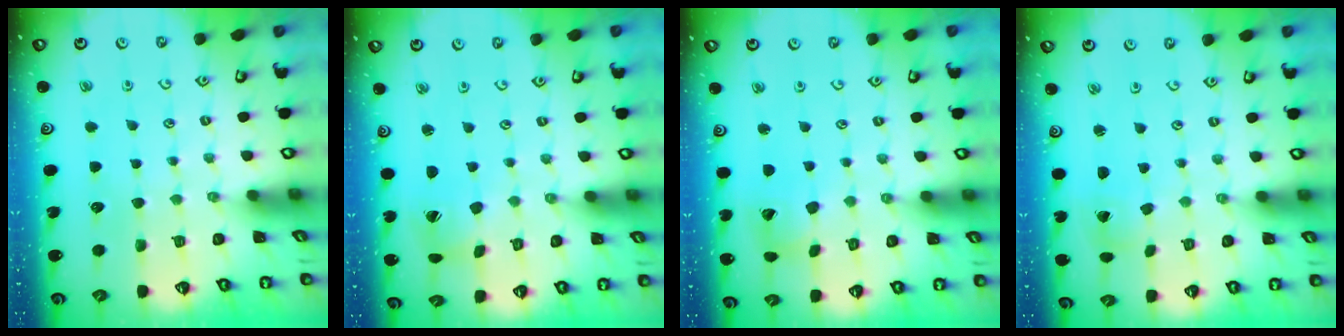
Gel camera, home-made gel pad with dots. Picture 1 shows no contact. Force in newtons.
{"total": 3.7, "press": 3.7, "slide": 0.5}
{"total": 8.0, "press": 7.9, "slide": 1.1}
{"total": 2.1, "press": 2.1, "slide": 0.1}